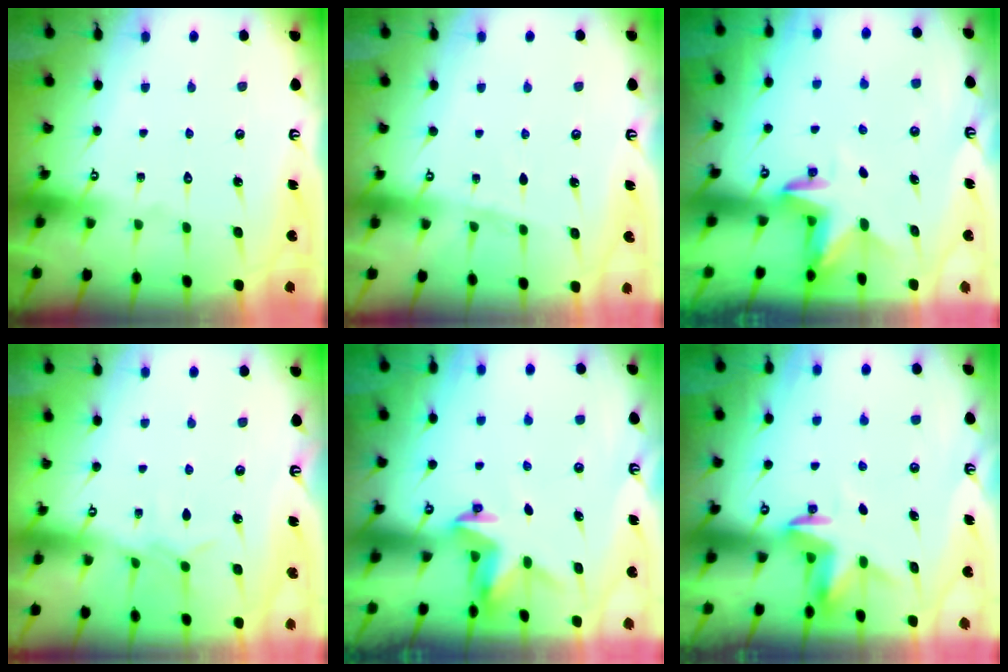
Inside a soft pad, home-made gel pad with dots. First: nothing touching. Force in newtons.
{"total": 4.7, "press": 4.7, "slide": 0.6}
{"total": 3.4, "press": 3.4, "slide": 0.1}
{"total": 6.0, "press": 5.9, "slide": 0.7}
{"total": 2.9, "press": 2.9, "slide": 0.1}
{"total": 3.8, "press": 3.8, "slide": 0.2}